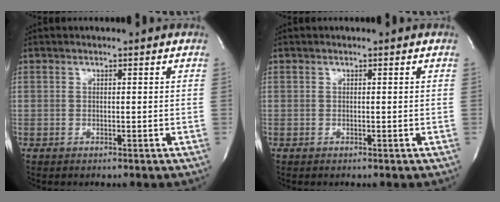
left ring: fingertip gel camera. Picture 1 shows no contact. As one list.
[{"total": 0.0}]